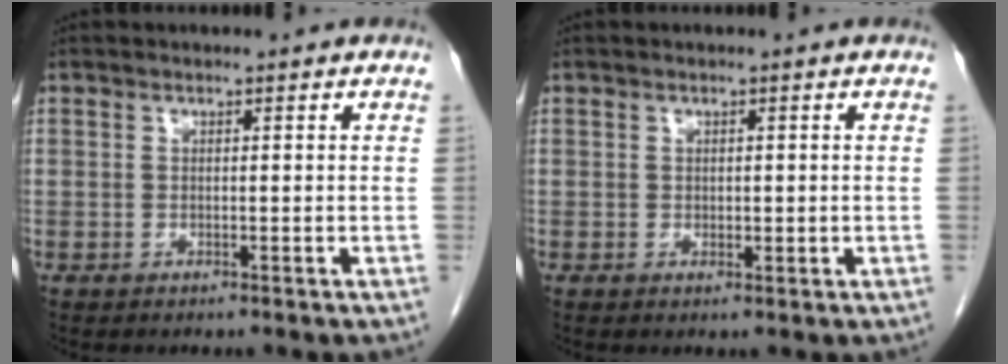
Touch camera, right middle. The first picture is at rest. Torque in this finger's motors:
{"motor_torque": [-0.25, 0.30, -0.06, 0.00]}